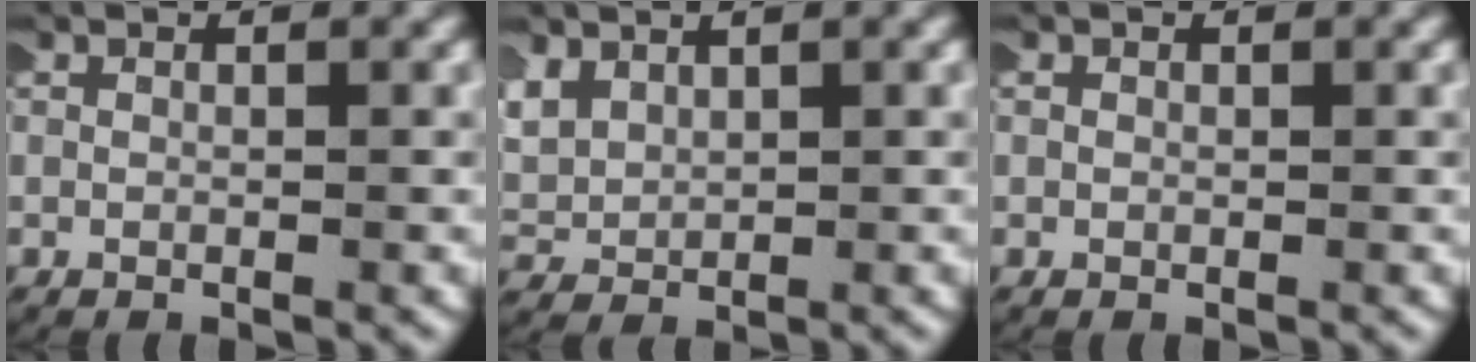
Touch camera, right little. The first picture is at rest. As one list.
[{"total": 3.3, "force": [1.4, 2.6, 1.6], "torque": [-0.057, -0.005, 0.035]}, {"total": 0.0}]